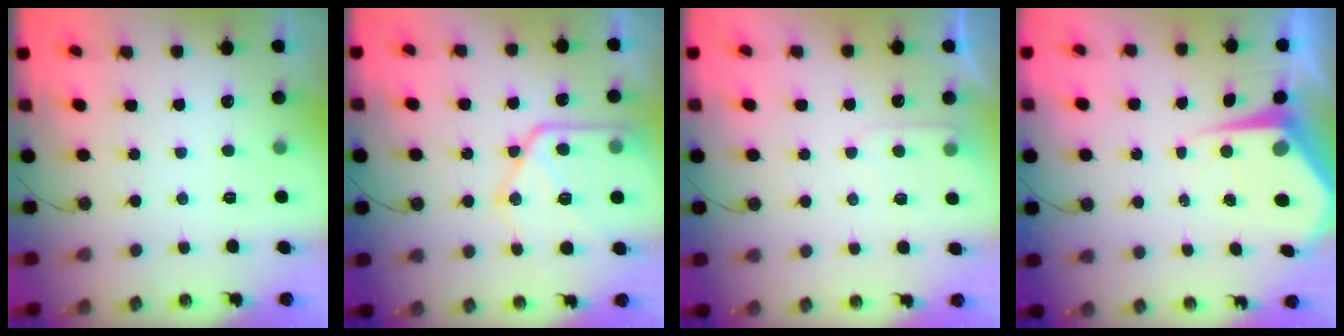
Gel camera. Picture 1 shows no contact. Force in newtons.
{"total": 18.7, "press": 18.6, "slide": 1.7}
{"total": 5.4, "press": 5.4, "slide": 0.8}
{"total": 6.7, "press": 6.7, "slide": 0.6}